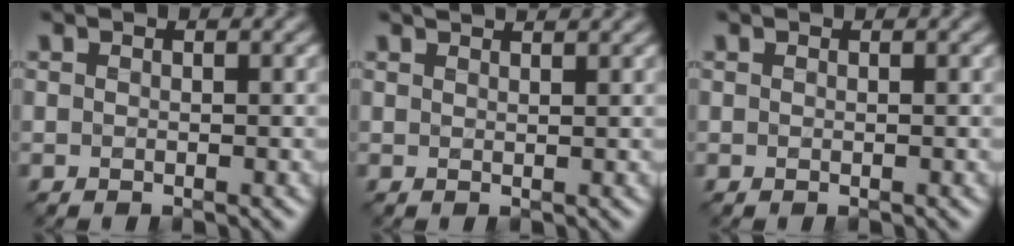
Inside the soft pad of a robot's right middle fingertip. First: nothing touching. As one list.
[{"total": 2.3, "force": [1.9, 0.7, 1.0], "torque": [0.005, 0.010, 0.006]}, {"total": 0.0}]